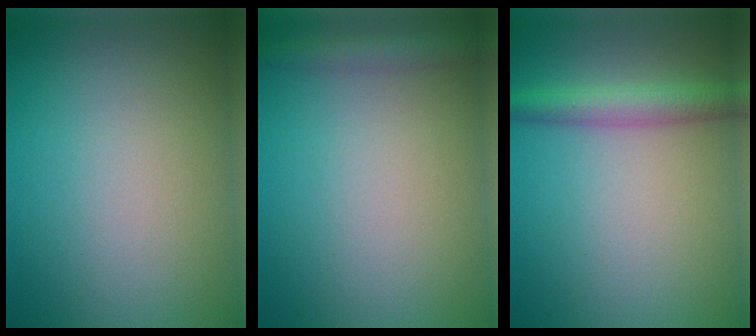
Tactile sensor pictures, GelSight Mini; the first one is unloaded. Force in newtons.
{"total": 2.6, "press": 2.6, "slide": 0.1}
{"total": 3.5, "press": 3.5, "slide": 0.1}